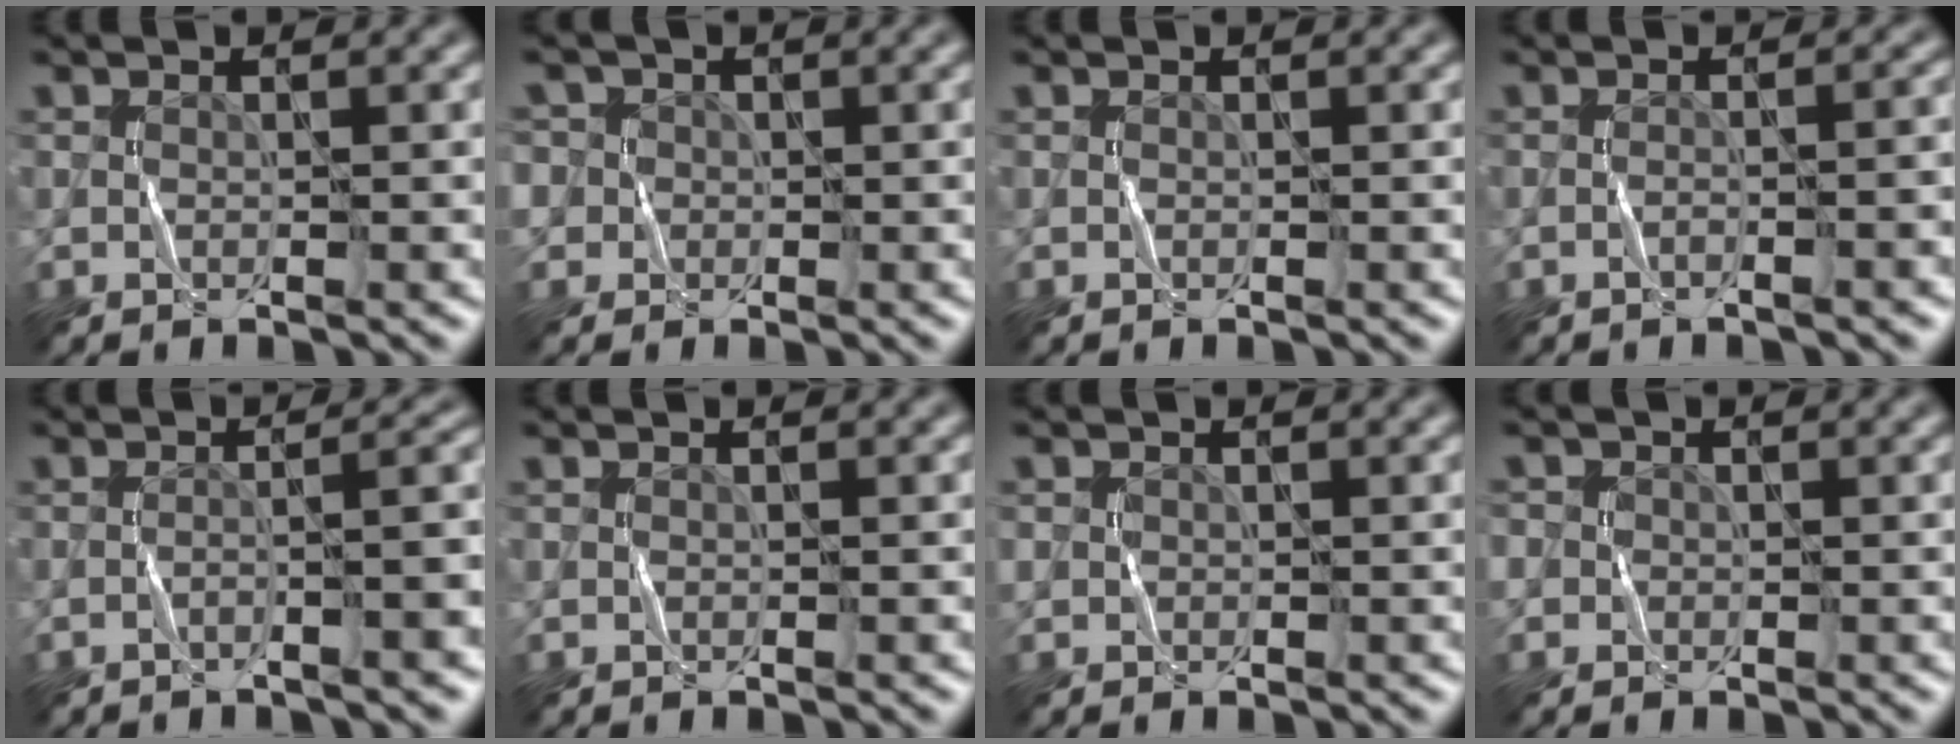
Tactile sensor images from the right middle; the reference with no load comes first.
{"total": 5.0, "force": [1.5, 4.5, 1.6], "torque": [-0.036, 0.033, 0.003]}
{"total": 0.0}
{"total": 2.4, "force": [-1.3, 0.5, 1.9], "torque": [-0.012, 0.019, -0.025]}
{"total": 4.1, "force": [-1.9, 0.8, 3.6], "torque": [-0.034, 0.020, -0.034]}
{"total": 0.0}
{"total": 0.7, "force": [0.2, 0.7, 0.1], "torque": [0.001, 0.002, 0.000]}
{"total": 1.7, "force": [0.3, 1.6, 0.4], "torque": [0.000, 0.007, -0.006]}